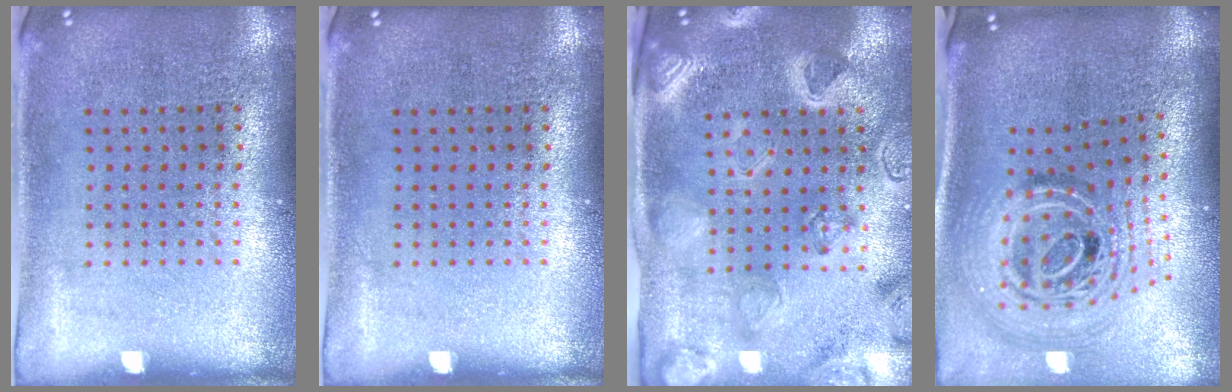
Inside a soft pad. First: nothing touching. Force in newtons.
{"total": 0.0}
{"total": 3.0, "press": 3.0, "slide": 0.5}
{"total": 2.4, "press": 1.7, "slide": 1.6}